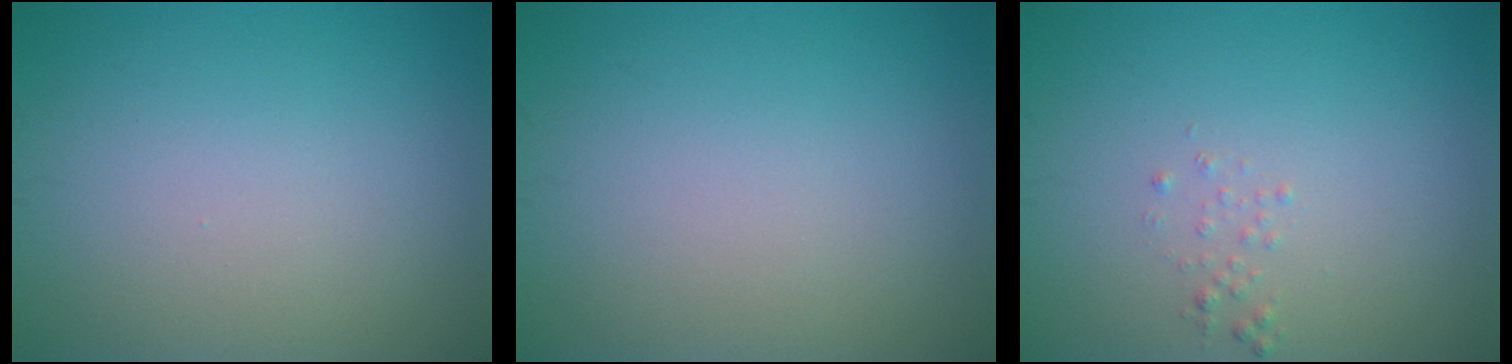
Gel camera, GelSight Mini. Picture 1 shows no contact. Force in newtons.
{"total": 0.0}
{"total": 0.7, "press": 0.6, "slide": 0.1}